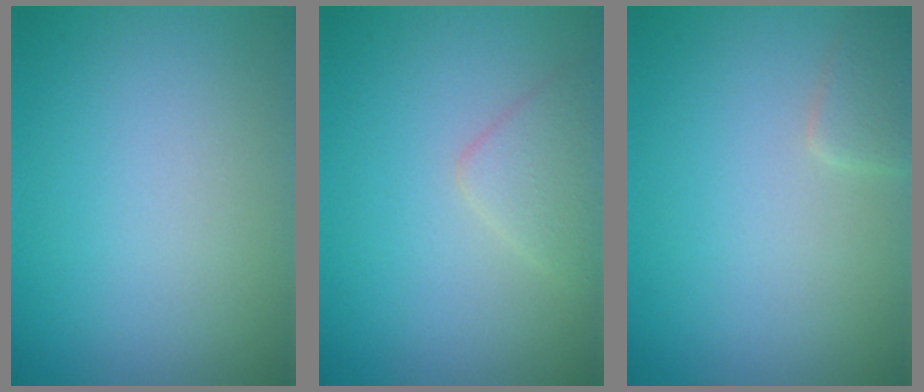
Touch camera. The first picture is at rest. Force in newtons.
{"total": 2.1, "press": 2.1, "slide": 0.2}
{"total": 1.6, "press": 1.6, "slide": 0.1}